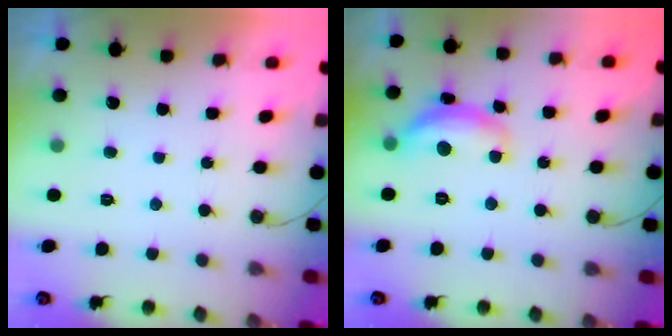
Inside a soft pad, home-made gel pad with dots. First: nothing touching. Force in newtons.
{"total": 12.2, "press": 12.2, "slide": 0.6}